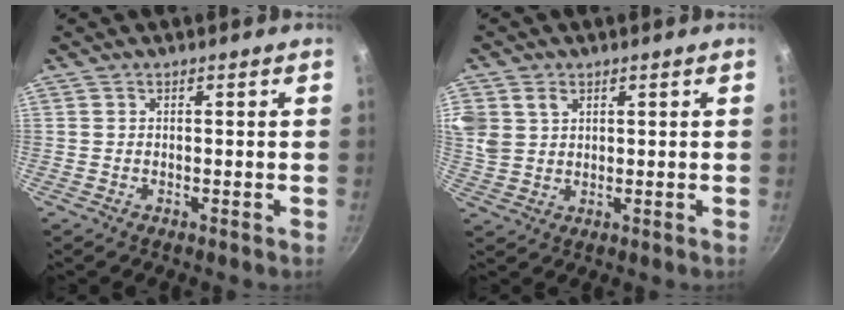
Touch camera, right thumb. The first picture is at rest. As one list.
[{"total": 10.3, "force": [3.9, 7.9, 5.4], "torque": [-0.125, 0.016, 0.085]}]